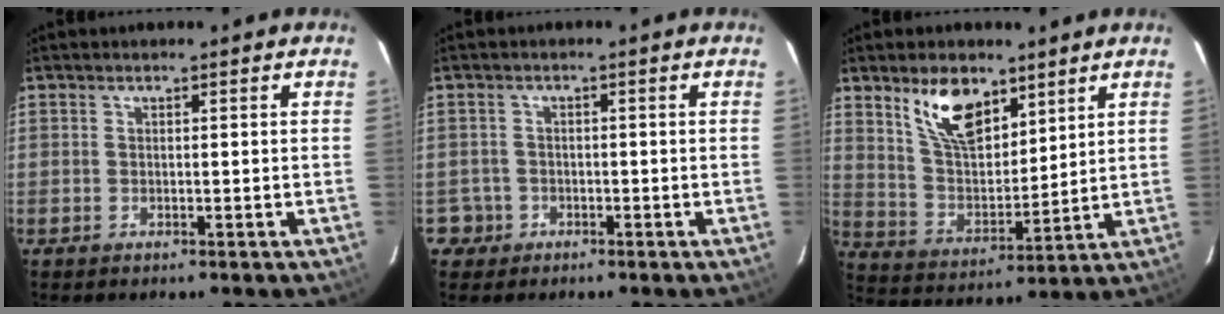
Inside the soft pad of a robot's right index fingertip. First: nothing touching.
{"total": 3.2, "force": [-1.2, 2.9, 0.0], "torque": [0.000, 0.019, -0.018]}
{"total": 12.3, "force": [7.7, 6.0, 7.5], "torque": [-0.136, 0.006, 0.152]}